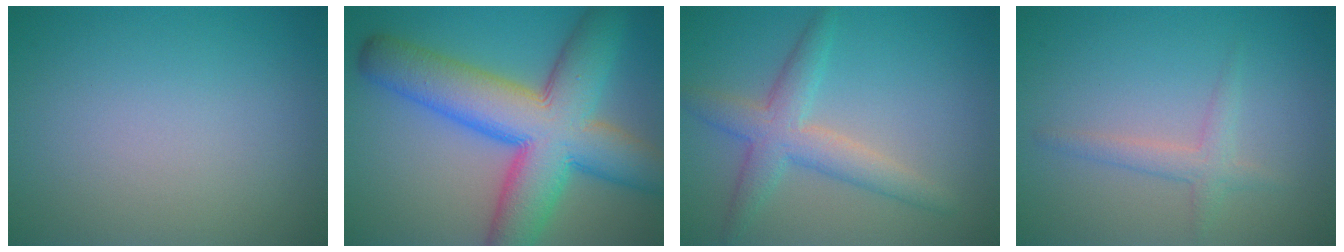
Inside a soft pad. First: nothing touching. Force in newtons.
{"total": 12.2, "press": 12.2, "slide": 0.3}
{"total": 4.0, "press": 4.0, "slide": 0.1}
{"total": 1.2, "press": 1.2, "slide": 0.1}